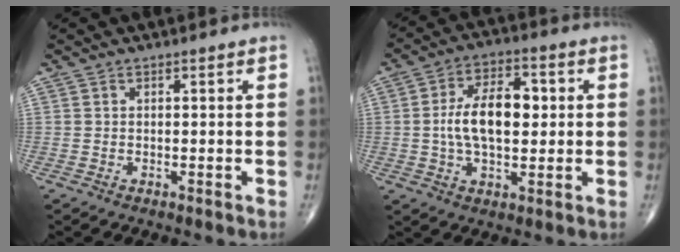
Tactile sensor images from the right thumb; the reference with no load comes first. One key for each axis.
{"total": 12.3, "fx": 0.7, "fy": 6.7, "fz": 10.4, "tx": -0.169, "ty": 0.013, "tz": 0.009}